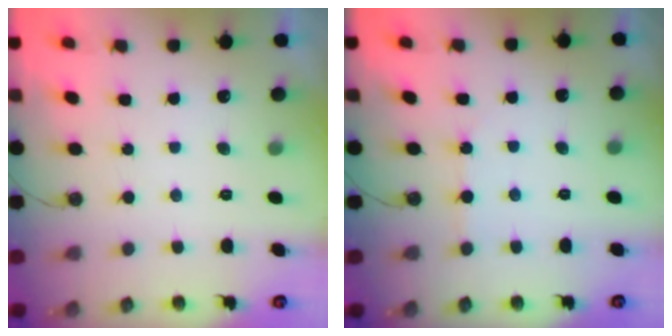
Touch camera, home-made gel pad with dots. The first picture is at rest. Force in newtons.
{"total": 2.6, "press": 2.6, "slide": 0.4}